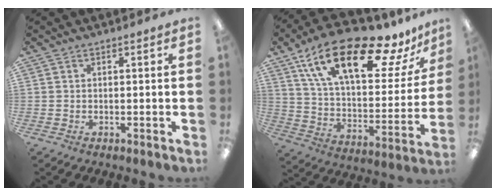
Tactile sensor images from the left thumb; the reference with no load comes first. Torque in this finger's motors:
{"motor_torque": [2.07, 2.09, 1.36, -1.41, 0.55]}